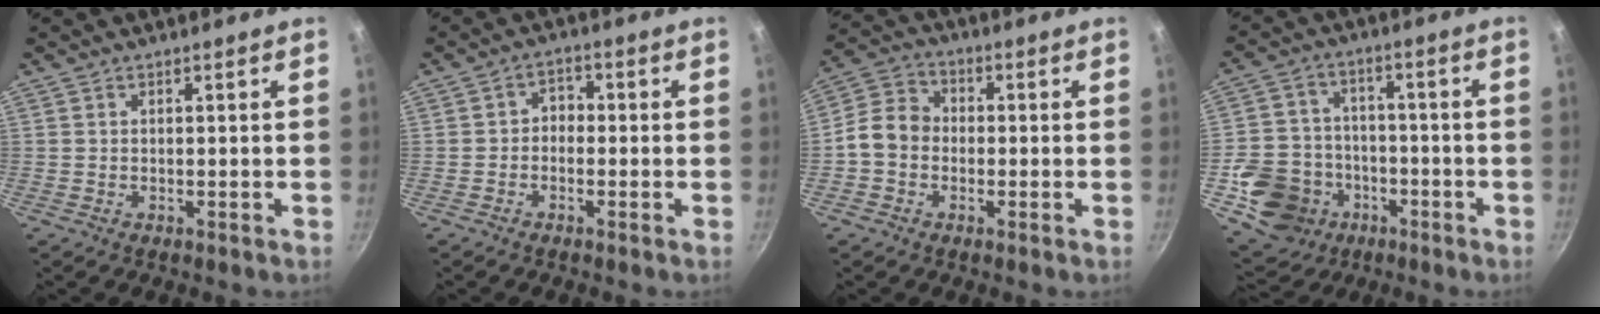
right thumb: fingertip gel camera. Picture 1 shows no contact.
{"total": 2.9, "force": [-0.9, 2.3, 1.5], "torque": [-0.010, 0.016, -0.024]}
{"total": 7.5, "force": [-1.2, 6.2, 4.1], "torque": [-0.051, 0.023, -0.044]}
{"total": 14.5, "force": [-5.8, 12.1, 5.7], "torque": [-0.081, 0.042, -0.087]}